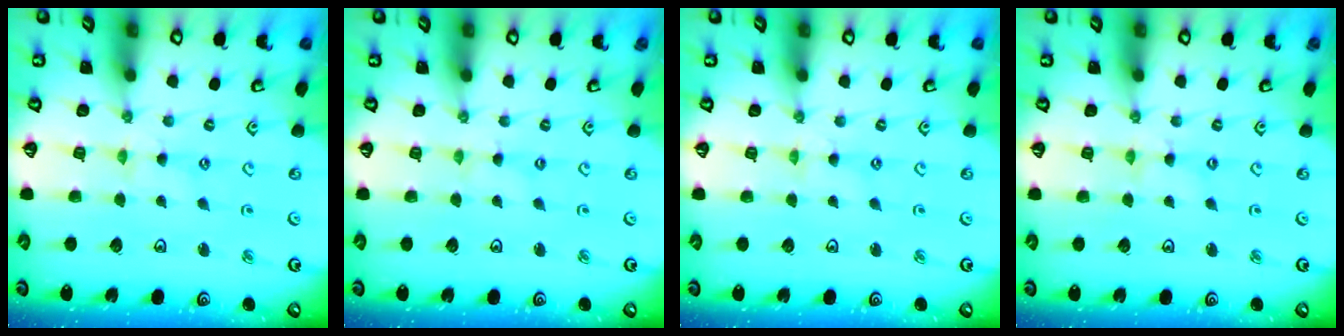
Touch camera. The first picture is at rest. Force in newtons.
{"total": 0.0}
{"total": 0.0}
{"total": 0.9, "press": 0.8, "slide": 0.2}